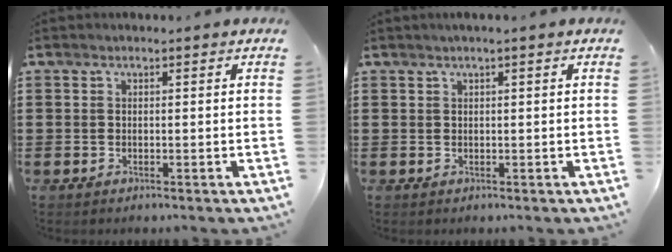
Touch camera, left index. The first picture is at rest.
{"total": 0.8, "force": [0.4, -0.1, 0.7], "torque": [-0.010, -0.002, 0.007]}